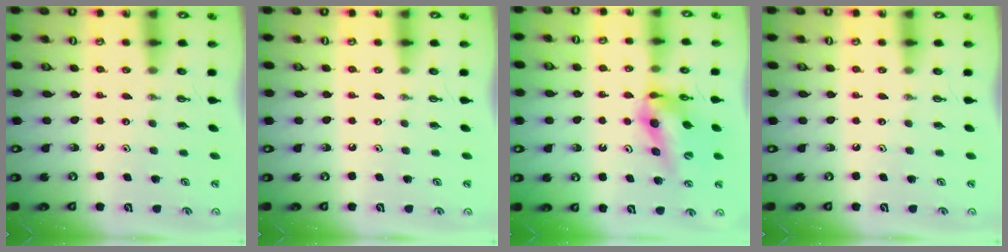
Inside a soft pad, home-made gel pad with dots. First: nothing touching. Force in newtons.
{"total": 0.0}
{"total": 12.7, "press": 12.6, "slide": 1.1}
{"total": 0.0}